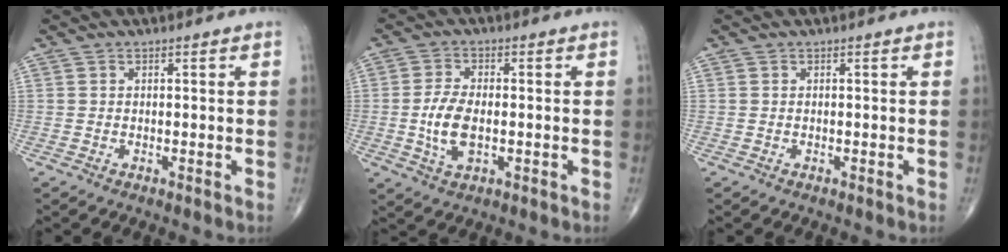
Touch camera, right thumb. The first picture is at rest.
{"total": 7.2, "force": [-0.9, 3.7, 6.2], "torque": [-0.127, -0.002, -0.016]}
{"total": 0.0}